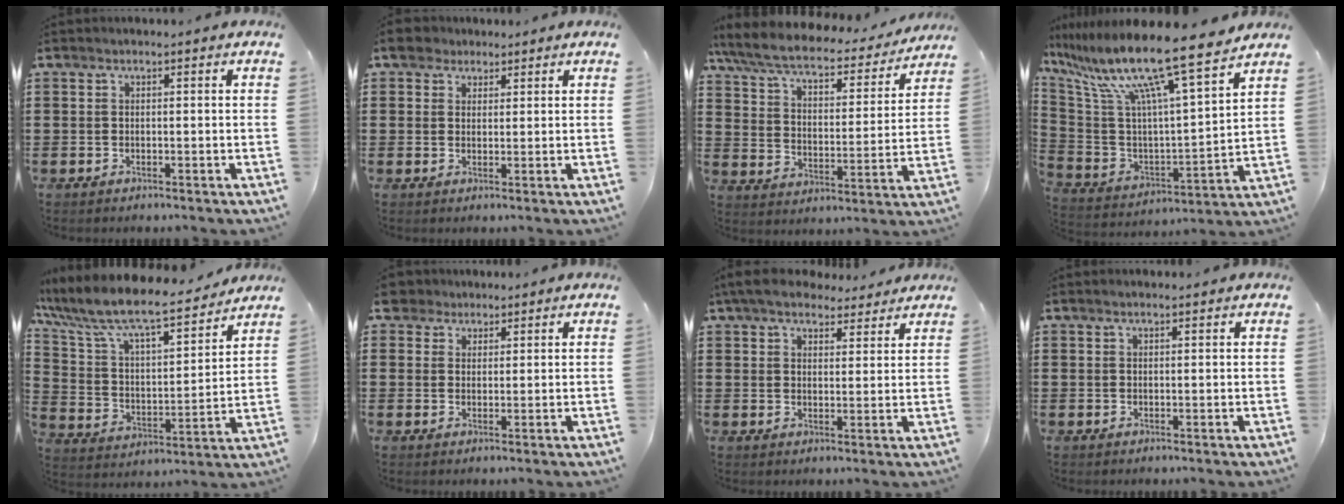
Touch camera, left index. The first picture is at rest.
{"total": 4.0, "force": [2.7, 2.7, 1.1], "torque": [-0.030, 0.009, 0.049]}
{"total": 7.0, "force": [6.0, 1.1, 3.5], "torque": [-0.093, -0.036, 0.099]}
{"total": 13.4, "force": [10.3, -0.3, 8.5], "torque": [-0.197, -0.078, 0.165]}
{"total": 9.1, "force": [7.9, 1.4, 4.3], "torque": [-0.120, -0.057, 0.130]}
{"total": 3.4, "force": [2.6, 2.2, 0.5], "torque": [-0.018, 0.008, 0.048]}
{"total": 6.4, "force": [5.6, 1.8, 2.4], "torque": [-0.065, -0.012, 0.105]}
{"total": 1.1, "force": [0.9, 0.1, 0.6], "torque": [-0.013, 0.000, 0.017]}